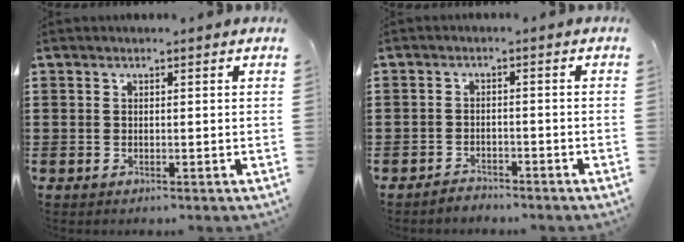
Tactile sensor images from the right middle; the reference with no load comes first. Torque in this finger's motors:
{"motor_torque": [0.58, -0.22, 0.00, 0.00]}